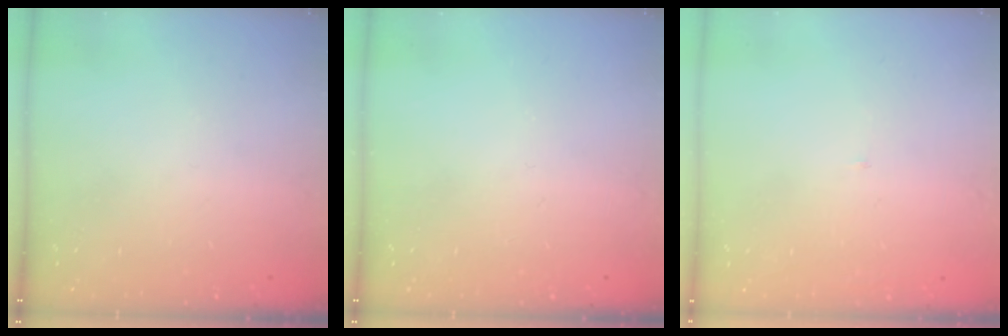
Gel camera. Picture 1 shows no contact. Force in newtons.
{"total": 0.0}
{"total": 2.1, "press": 2.1, "slide": 0.1}